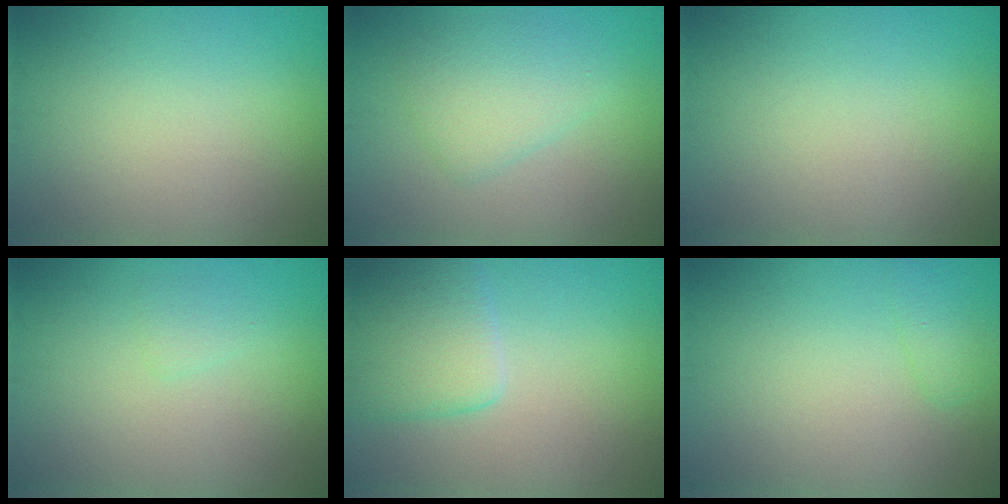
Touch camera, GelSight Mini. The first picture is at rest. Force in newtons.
{"total": 3.1, "press": 3.1, "slide": 0.2}
{"total": 0.0}
{"total": 0.8, "press": 0.8, "slide": 0.0}
{"total": 4.4, "press": 4.4, "slide": 0.4}
{"total": 1.3, "press": 1.3, "slide": 0.2}